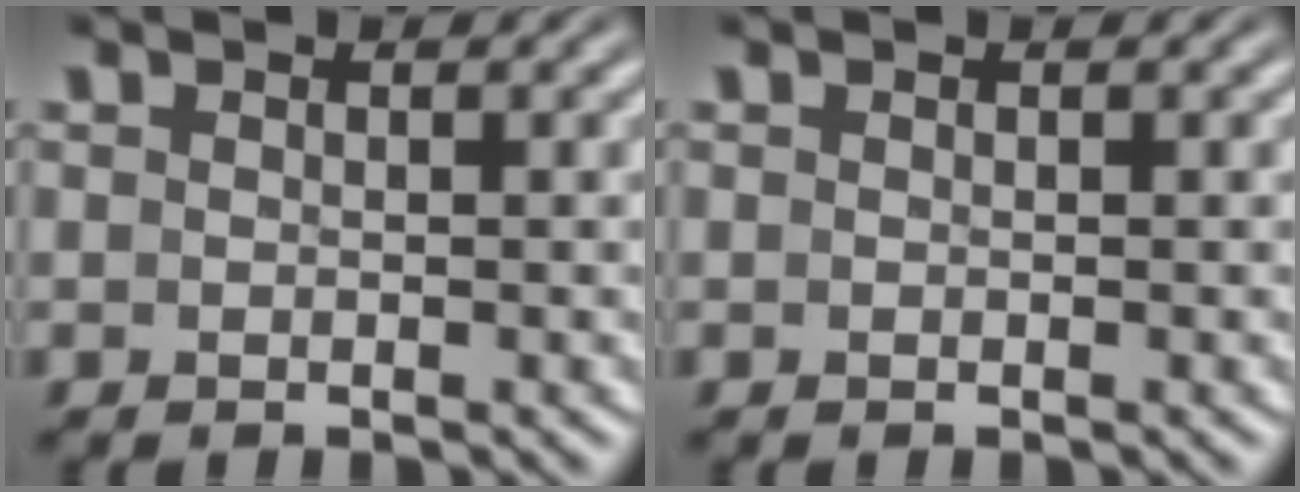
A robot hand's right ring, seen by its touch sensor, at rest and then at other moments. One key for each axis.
{"total": 0.0}